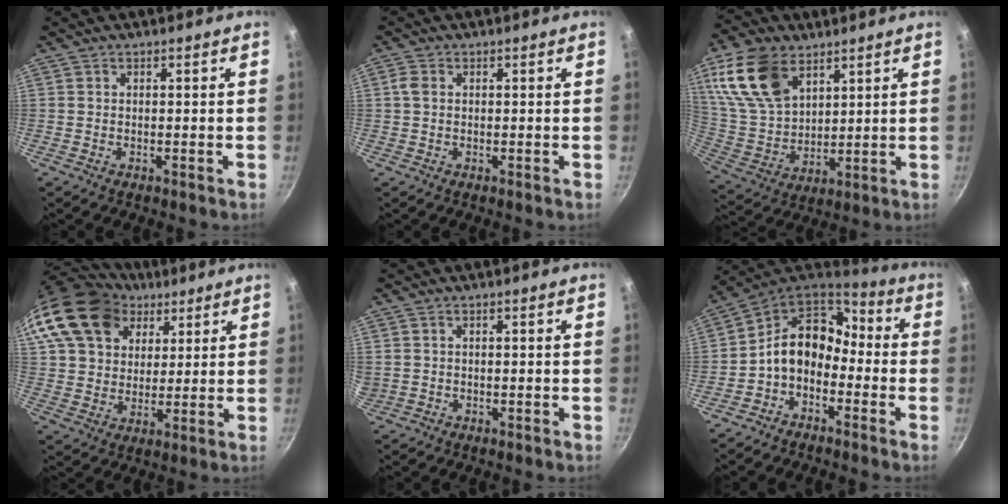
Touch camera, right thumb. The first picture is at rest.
{"total": 1.9, "force": [0.2, 1.4, 1.2], "torque": [-0.025, 0.004, 0.004]}
{"total": 17.3, "force": [8.7, 10.6, 10.6], "torque": [-0.190, -0.029, 0.179]}
{"total": 20.9, "force": [10.5, 15.0, 10.1], "torque": [-0.191, 0.006, 0.190]}
{"total": 0.8, "force": [0.0, 0.8, 0.0], "torque": [-0.001, 0.004, 0.008]}
{"total": 11.7, "force": [-3.0, 8.8, 7.1], "torque": [-0.094, 0.066, -0.077]}